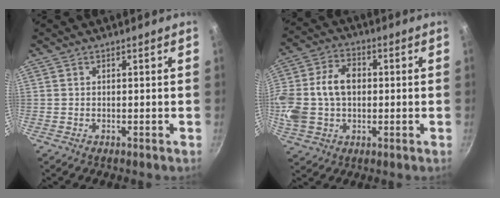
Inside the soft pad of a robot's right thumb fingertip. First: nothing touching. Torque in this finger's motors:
{"motor_torque": [1.70, 1.91, 1.60, -0.23, 0.38]}